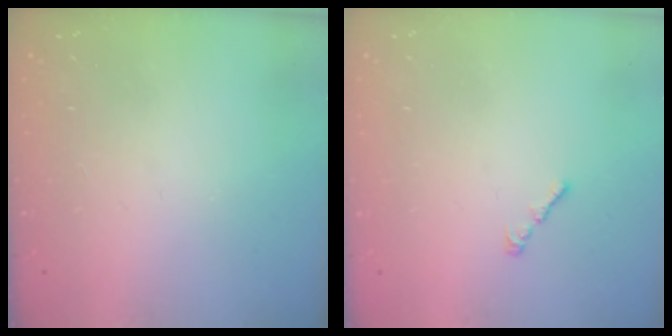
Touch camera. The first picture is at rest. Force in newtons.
{"total": 1.1, "press": 0.9, "slide": 0.5}